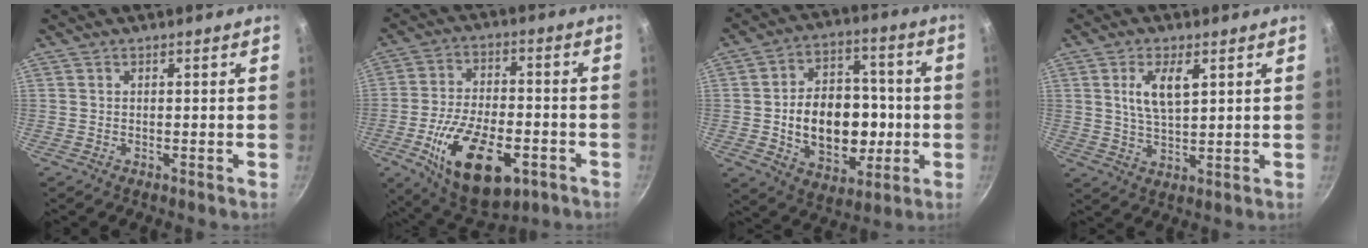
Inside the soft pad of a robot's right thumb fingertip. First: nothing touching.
{"total": 19.3, "force": [-7.4, 9.7, 15.0], "torque": [-0.241, 0.015, -0.117]}
{"total": 18.9, "force": [-2.0, 13.5, 13.2], "torque": [-0.164, 0.027, -0.022]}
{"total": 7.4, "force": [2.5, 3.2, 6.1], "torque": [-0.110, -0.011, 0.050]}